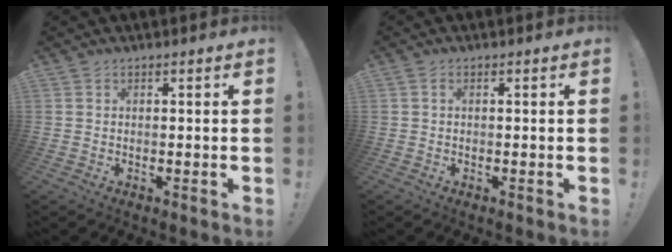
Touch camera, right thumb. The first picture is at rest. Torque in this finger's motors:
{"motor_torque": [-0.04, 0.01, -0.26, 0.34, 0.03]}